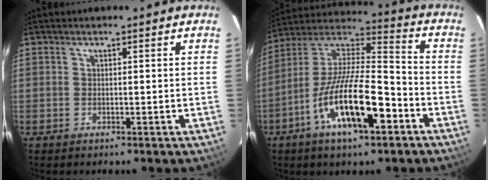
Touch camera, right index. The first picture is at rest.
{"total": 18.7, "force": [-8.3, 5.7, 15.7], "torque": [-0.291, -0.015, -0.152]}